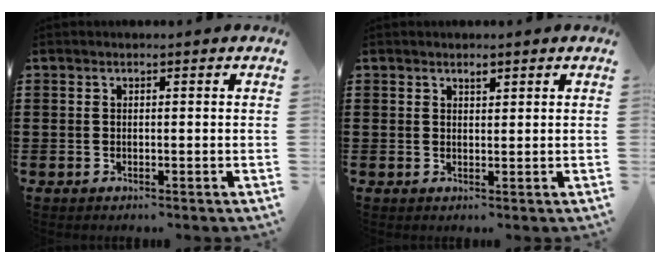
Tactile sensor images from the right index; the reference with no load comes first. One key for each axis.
{"total": 1.1, "fx": 0.9, "fy": 0.5, "fz": 0.5, "tx": -0.012, "ty": 0.002, "tz": 0.016}